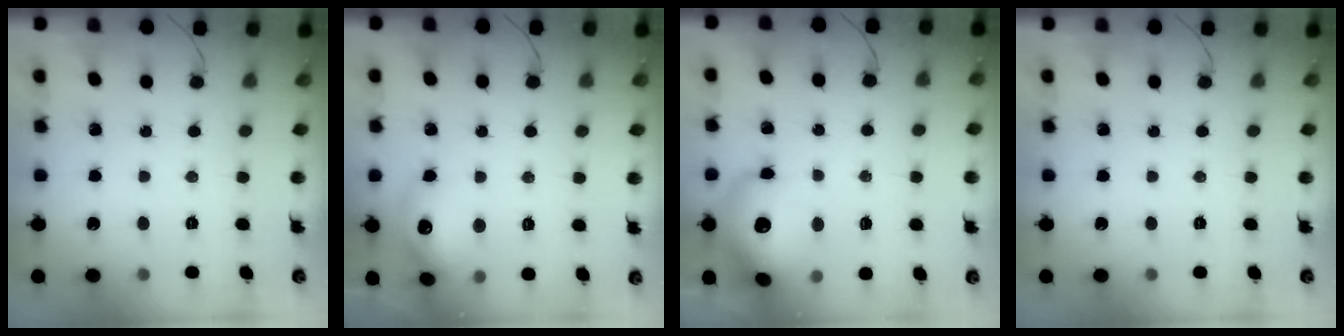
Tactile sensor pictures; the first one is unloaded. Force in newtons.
{"total": 13.7, "press": 13.6, "slide": 1.0}
{"total": 17.4, "press": 15.7, "slide": 7.3}
{"total": 0.0}